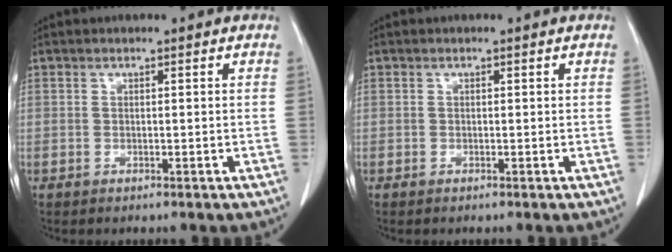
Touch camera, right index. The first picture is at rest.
{"total": 0.0}